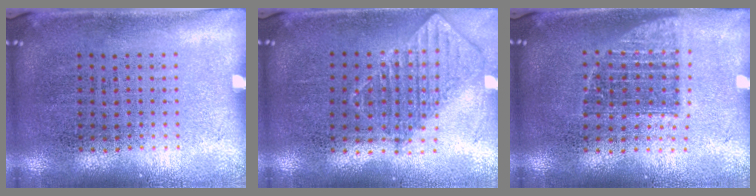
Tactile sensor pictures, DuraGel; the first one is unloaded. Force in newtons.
{"total": 0.9, "press": 0.9, "slide": 0.1}
{"total": 1.3, "press": 1.0, "slide": 0.8}